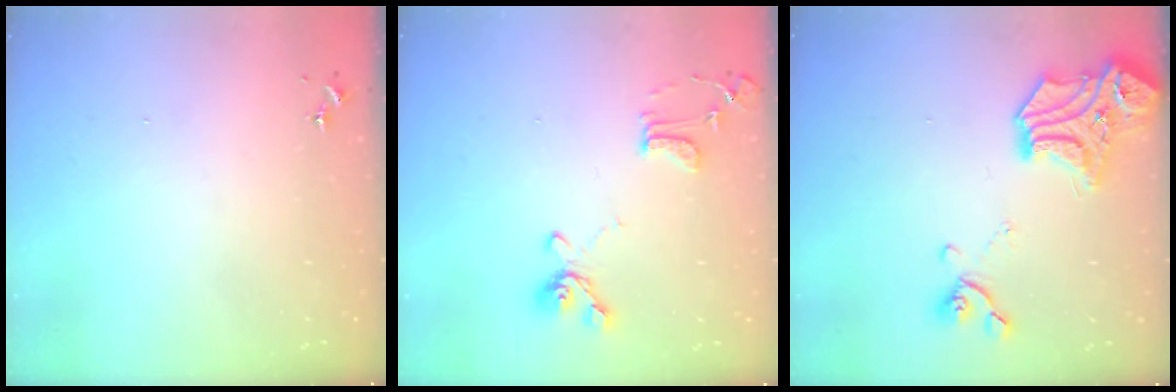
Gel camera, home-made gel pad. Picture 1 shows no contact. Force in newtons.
{"total": 12.8, "press": 12.8, "slide": 0.7}
{"total": 19.1, "press": 19.1, "slide": 0.7}